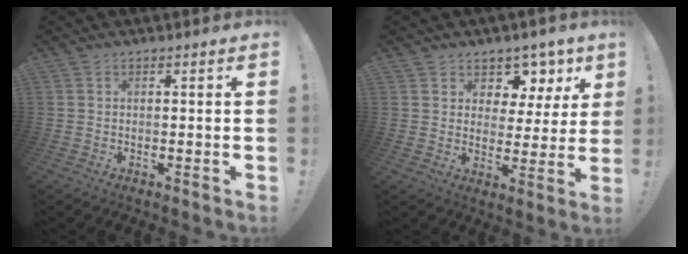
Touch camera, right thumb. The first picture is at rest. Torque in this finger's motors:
{"motor_torque": [0.02, 1.10, 0.01, 0.06, 0.01]}